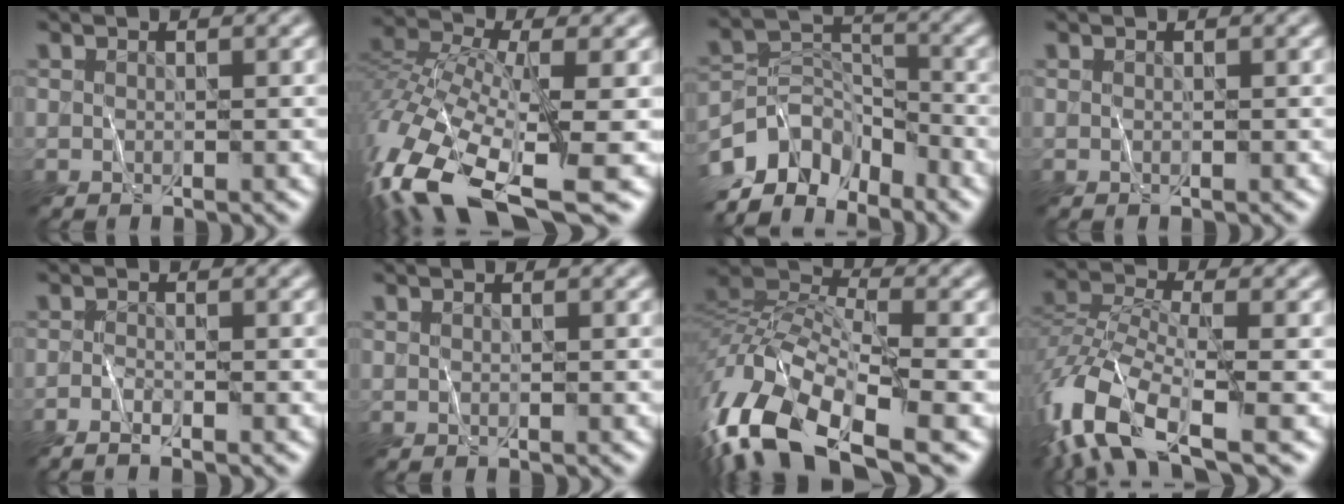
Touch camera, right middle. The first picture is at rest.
{"total": 14.8, "force": [-8.0, 6.0, 11.0], "torque": [-0.265, -0.017, -0.135]}
{"total": 6.5, "force": [-5.1, 3.3, 2.3], "torque": [-0.026, -0.002, -0.102]}
{"total": 0.0}
{"total": 1.7, "force": [-1.3, 0.1, 1.2], "torque": [-0.029, -0.001, -0.028]}
{"total": 0.0}
{"total": 13.3, "force": [-6.5, 6.5, 9.5], "torque": [-0.201, 0.002, -0.135]}
{"total": 9.5, "force": [-5.3, 3.7, 7.0], "torque": [-0.144, -0.009, -0.113]}